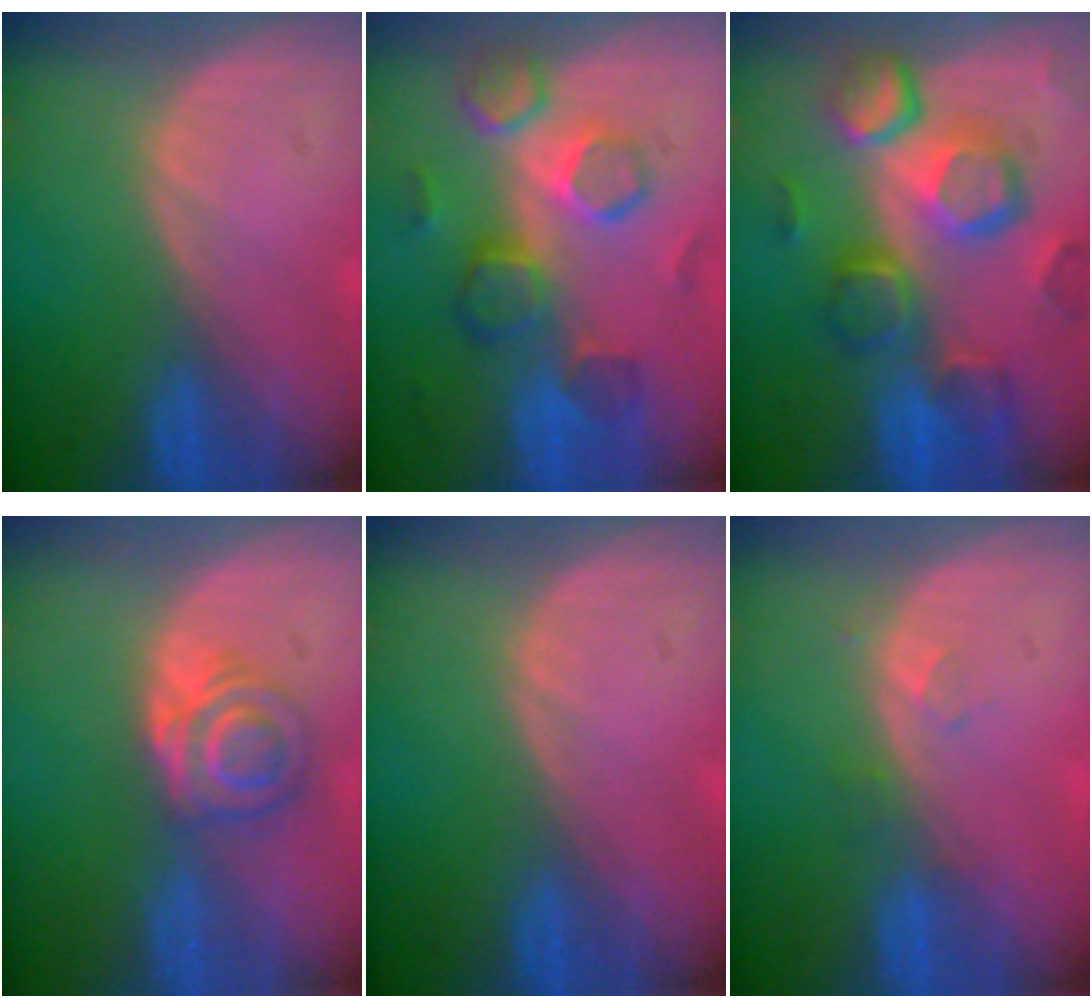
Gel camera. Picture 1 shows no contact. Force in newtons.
{"total": 8.7, "press": 8.4, "slide": 2.3}
{"total": 12.3, "press": 10.7, "slide": 6.0}
{"total": 5.5, "press": 5.2, "slide": 1.7}
{"total": 0.0}
{"total": 1.9, "press": 1.6, "slide": 1.0}